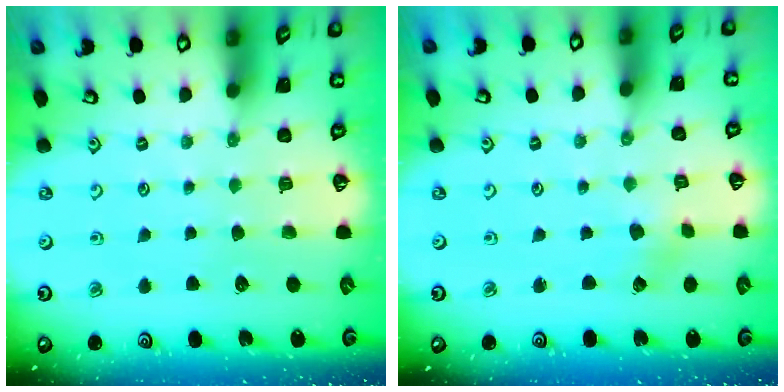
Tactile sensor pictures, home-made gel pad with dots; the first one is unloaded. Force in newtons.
{"total": 1.5, "press": 1.4, "slide": 0.2}